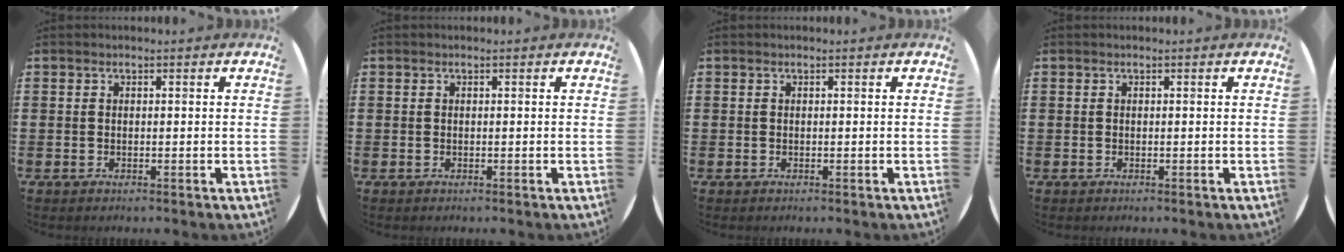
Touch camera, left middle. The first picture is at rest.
{"total": 0.0}
{"total": 0.0}
{"total": 0.0}